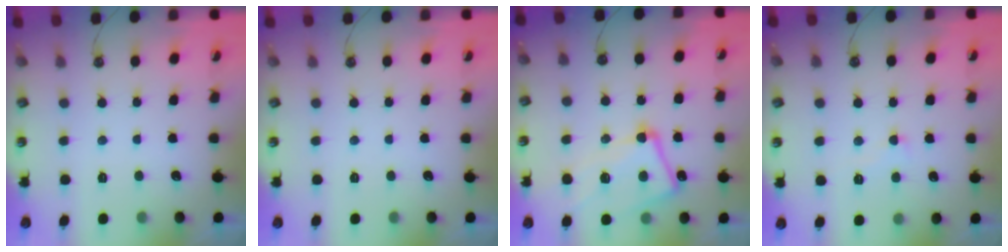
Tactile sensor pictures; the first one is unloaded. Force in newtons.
{"total": 0.0}
{"total": 8.0, "press": 7.9, "slide": 1.4}
{"total": 2.9, "press": 2.8, "slide": 0.6}